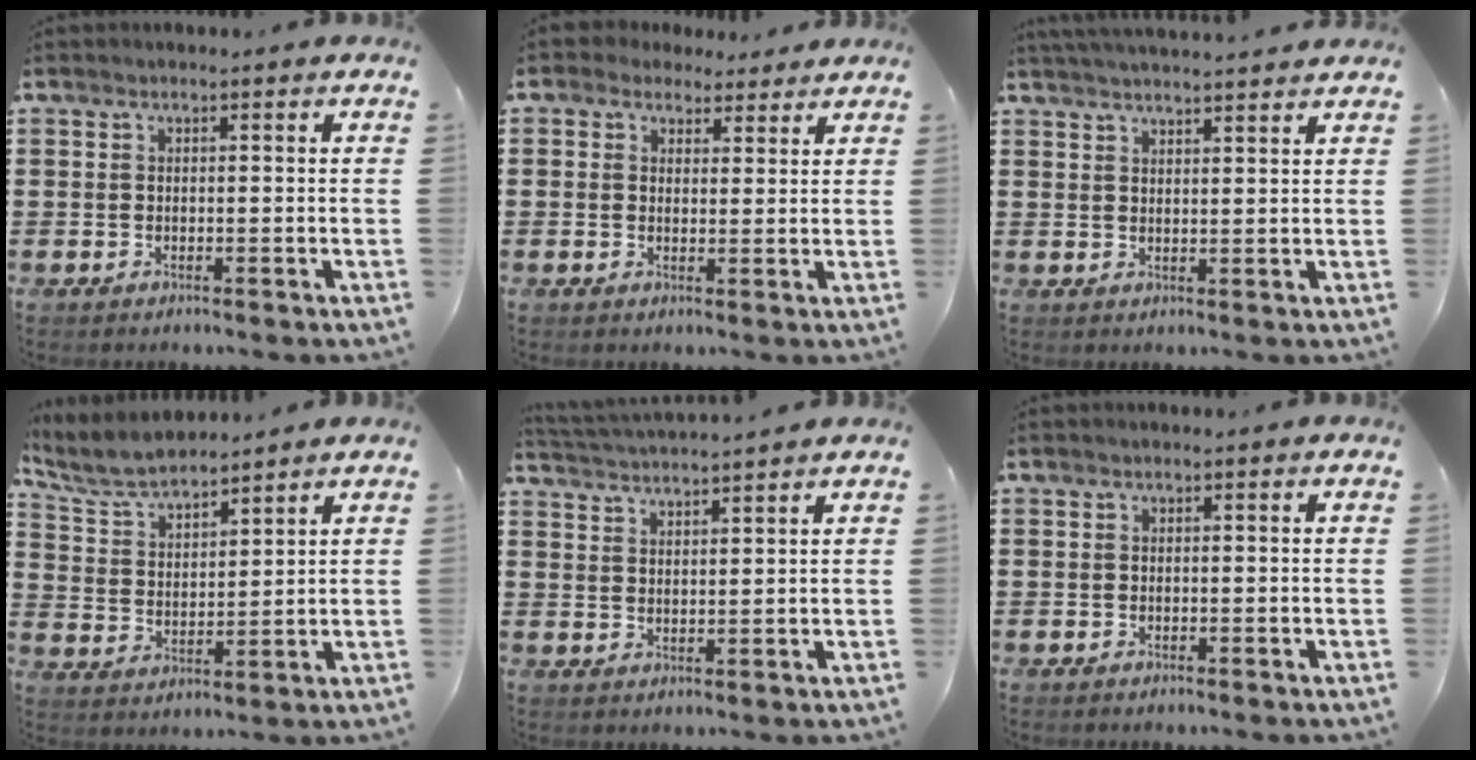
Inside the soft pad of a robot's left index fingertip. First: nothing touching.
{"total": 2.8, "force": [2.1, 1.9, 0.2], "torque": [-0.015, 0.007, 0.039]}
{"total": 2.8, "force": [2.7, -0.4, 0.3], "torque": [-0.013, -0.008, 0.051]}
{"total": 6.1, "force": [5.6, 1.2, 1.9], "torque": [-0.061, -0.020, 0.100]}
{"total": 2.7, "force": [2.7, -0.6, -0.1], "torque": [-0.008, -0.014, 0.047]}
{"total": 0.0}